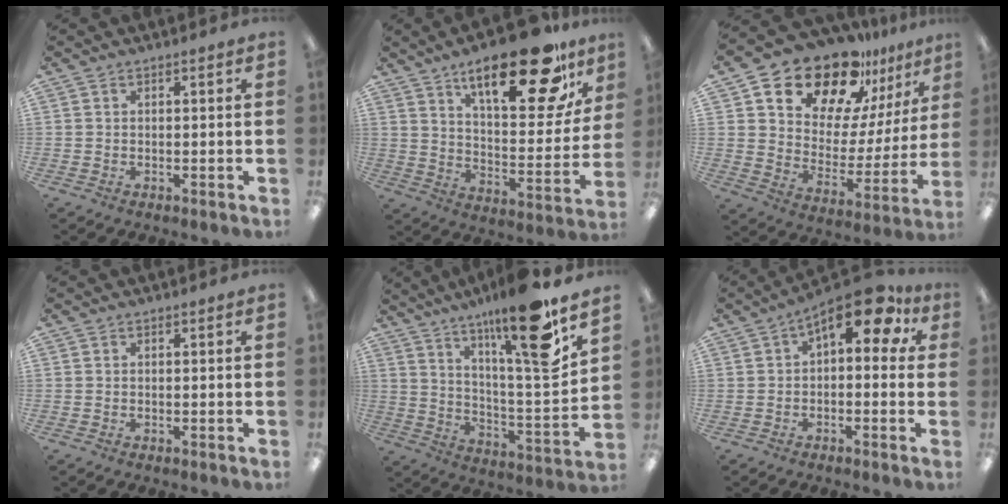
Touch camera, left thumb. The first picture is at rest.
{"total": 23.7, "force": [15.6, 8.2, 15.9], "torque": [-0.224, -0.096, 0.248]}
{"total": 20.1, "force": [16.3, 9.1, 7.3], "torque": [-0.133, -0.121, 0.290]}
{"total": 0.0}
{"total": 18.6, "force": [13.9, 1.5, 12.3], "torque": [-0.210, -0.094, 0.216]}
{"total": 12.4, "force": [5.8, 5.2, 9.6], "torque": [-0.132, -0.032, 0.092]}